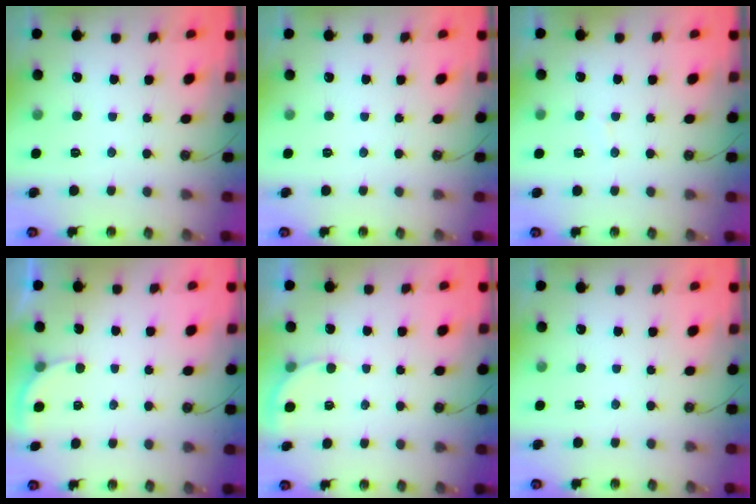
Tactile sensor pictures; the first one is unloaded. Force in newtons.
{"total": 0.0}
{"total": 4.5, "press": 4.5, "slide": 0.4}
{"total": 2.1, "press": 2.1, "slide": 0.2}
{"total": 3.8, "press": 3.8, "slide": 0.3}
{"total": 0.0}